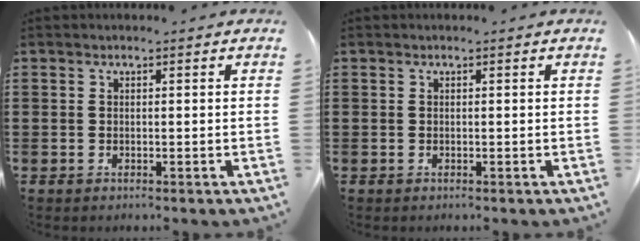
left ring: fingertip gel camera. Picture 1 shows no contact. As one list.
[{"total": 0.0}]